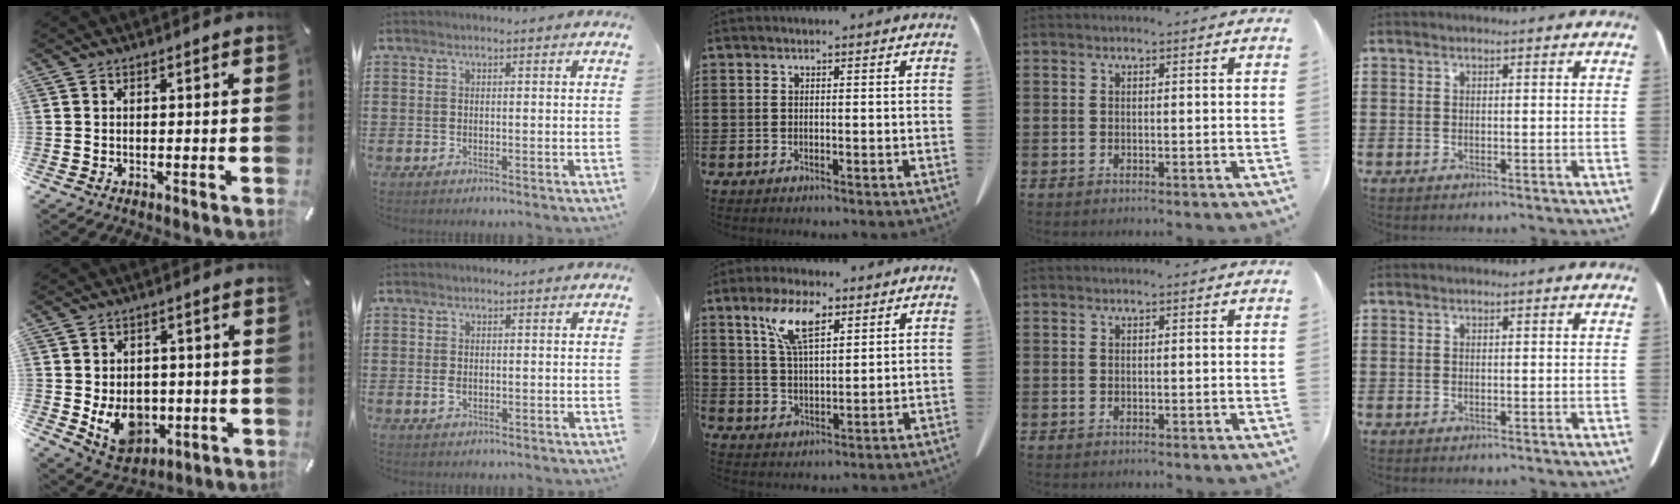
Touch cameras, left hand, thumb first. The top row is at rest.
{"thumb": {"total": 10.1, "force": [-1.6, 8.2, 5.7], "torque": [-0.094, 0.006, -0.024]}, "index": {"total": 1.1, "force": [-0.1, 0.6, 1.0], "torque": [-0.026, -0.002, -0.004]}, "middle": {"total": 8.7, "force": [5.1, 3.2, 6.3], "torque": [-0.129, 0.004, 0.090]}}